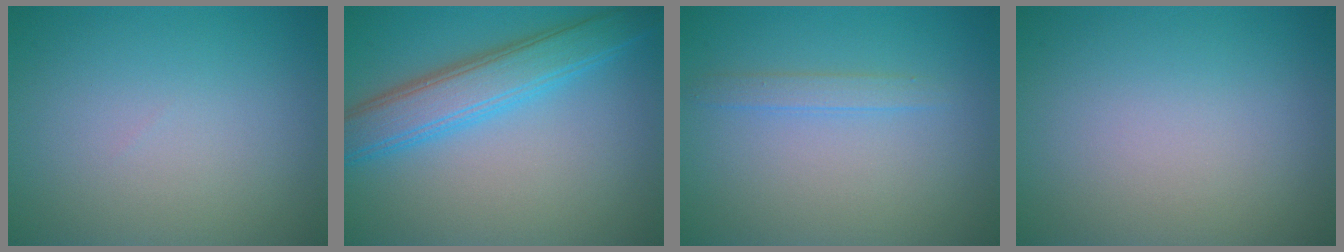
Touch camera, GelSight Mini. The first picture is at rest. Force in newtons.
{"total": 5.3, "press": 5.3, "slide": 0.1}
{"total": 1.3, "press": 1.3, "slide": 0.0}
{"total": 0.0}